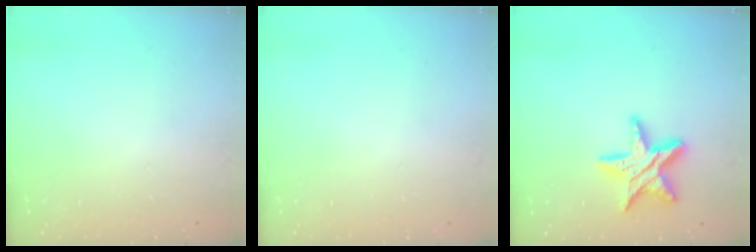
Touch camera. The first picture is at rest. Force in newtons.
{"total": 0.0}
{"total": 15.8, "press": 15.8, "slide": 1.0}